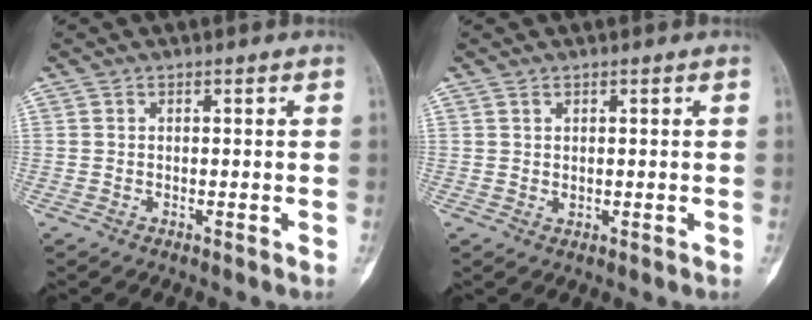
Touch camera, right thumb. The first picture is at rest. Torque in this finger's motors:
{"motor_torque": [-0.47, 0.48, -0.03, -0.07, -0.02]}